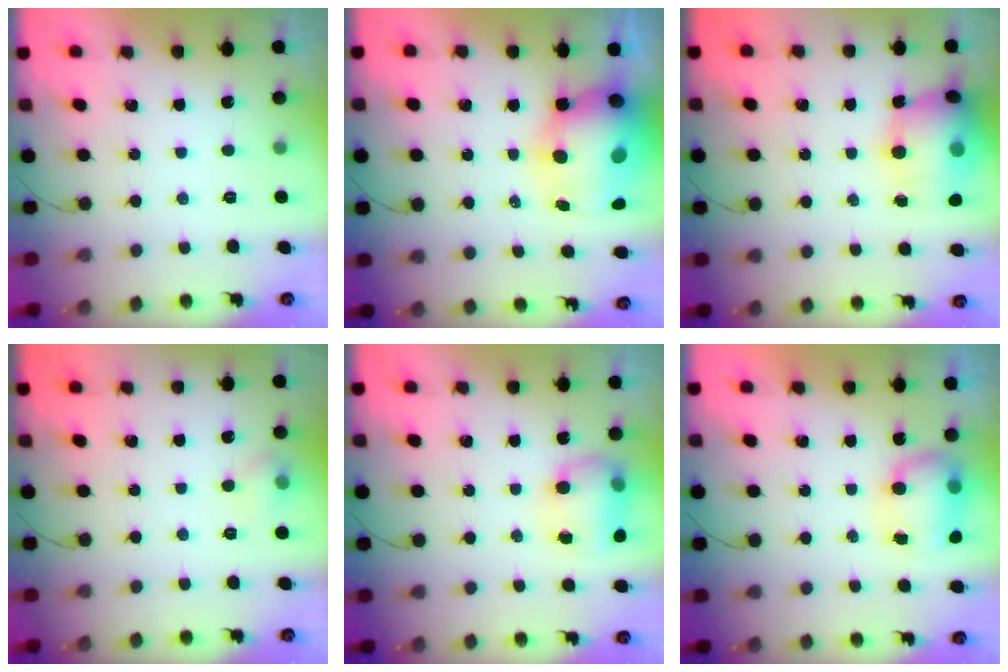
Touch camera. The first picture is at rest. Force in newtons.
{"total": 13.6, "press": 13.2, "slide": 3.2}
{"total": 15.6, "press": 15.1, "slide": 3.9}
{"total": 5.7, "press": 5.6, "slide": 1.2}
{"total": 12.1, "press": 9.7, "slide": 7.2}
{"total": 8.3, "press": 8.3, "slide": 0.9}